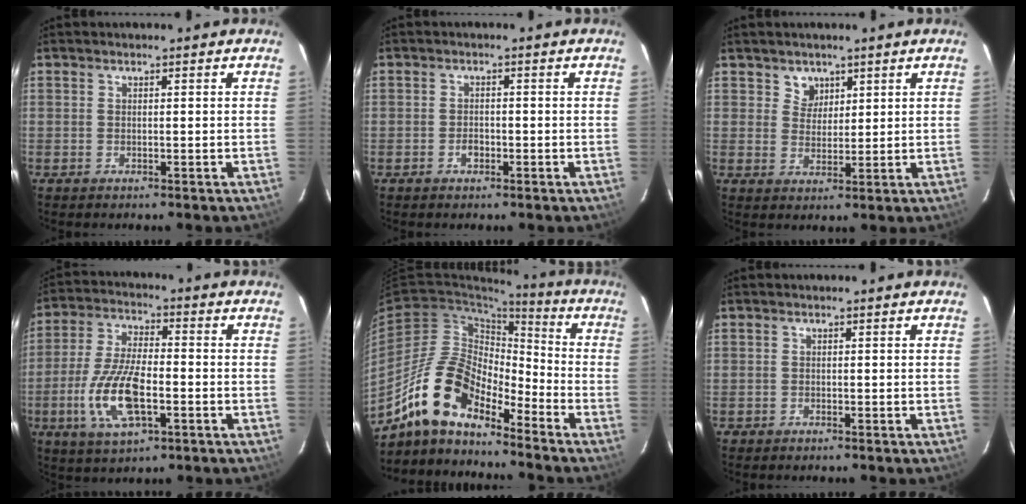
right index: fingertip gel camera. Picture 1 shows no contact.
{"total": 1.5, "force": [-0.8, 1.1, 0.8], "torque": [-0.013, 0.005, -0.010]}
{"total": 3.5, "force": [2.1, 2.8, 0.2], "torque": [0.005, 0.005, 0.037]}
{"total": 13.3, "force": [-4.0, 5.1, 11.5], "torque": [-0.243, -0.005, -0.073]}
{"total": 14.6, "force": [-11.5, 5.2, 7.3], "torque": [-0.135, 0.006, -0.229]}
{"total": 0.8, "force": [-0.5, 0.6, -0.1], "torque": [0.000, 0.003, -0.008]}